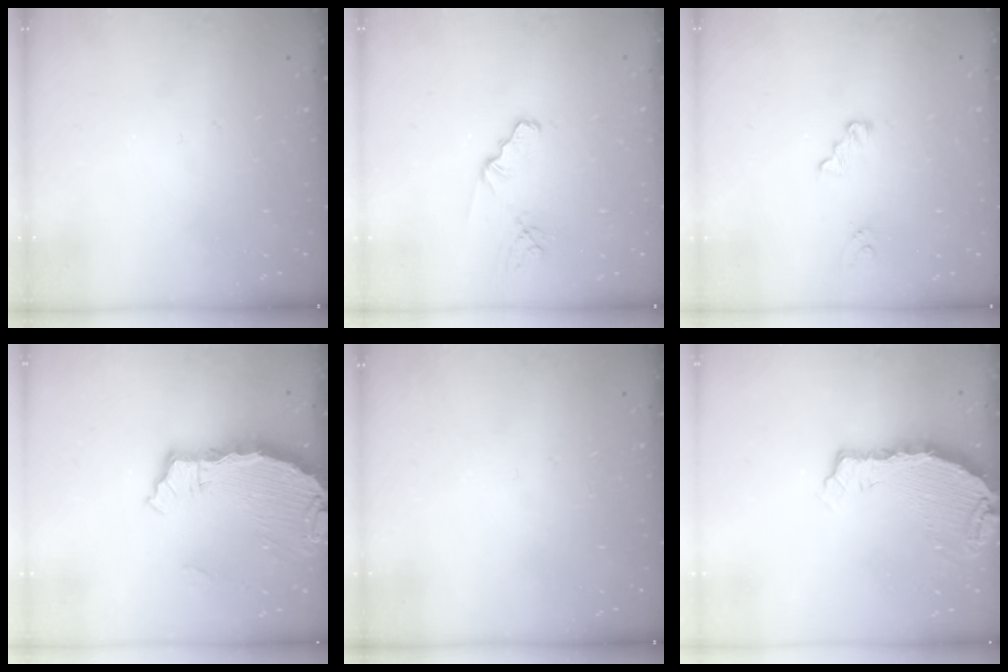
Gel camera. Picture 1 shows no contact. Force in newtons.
{"total": 2.1, "press": 2.1, "slide": 0.2}
{"total": 4.9, "press": 4.8, "slide": 0.6}
{"total": 5.3, "press": 5.3, "slide": 0.5}
{"total": 0.0}
{"total": 5.6, "press": 5.6, "slide": 0.6}